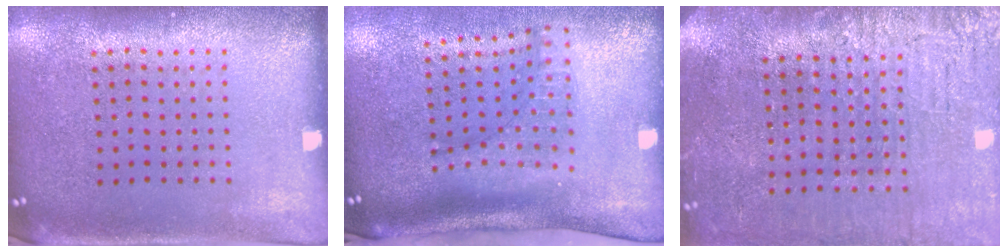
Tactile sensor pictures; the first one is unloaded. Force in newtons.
{"total": 2.1, "press": 1.5, "slide": 1.5}
{"total": 4.0, "press": 3.6, "slide": 1.7}